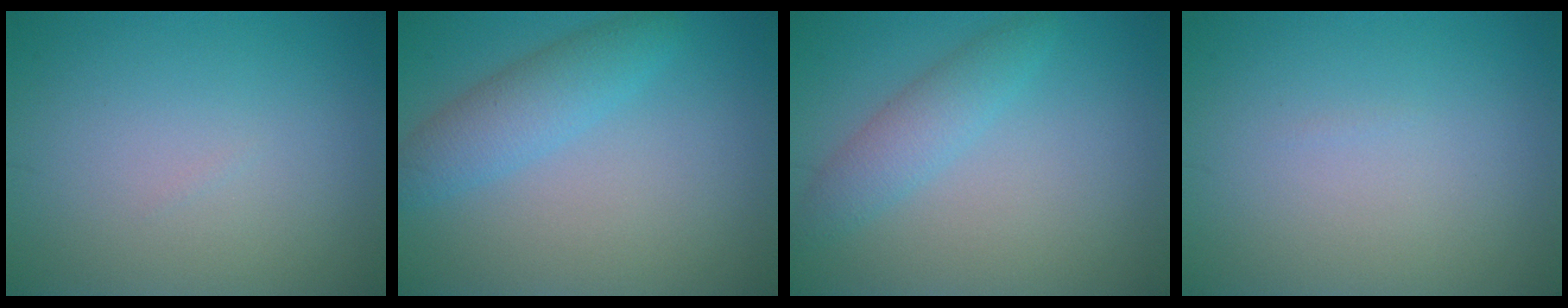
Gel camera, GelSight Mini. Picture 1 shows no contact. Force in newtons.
{"total": 3.5, "press": 3.5, "slide": 0.2}
{"total": 2.8, "press": 2.8, "slide": 0.2}
{"total": 0.0}